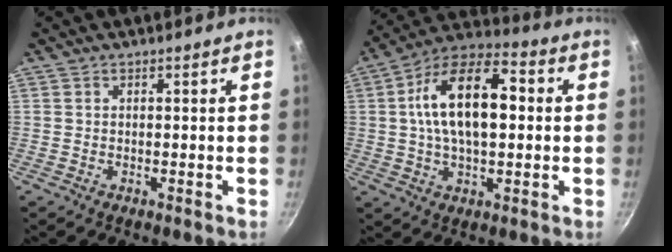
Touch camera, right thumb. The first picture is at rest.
{"total": 17.7, "force": [2.1, 9.1, 15.1], "torque": [-0.253, 0.027, 0.027]}